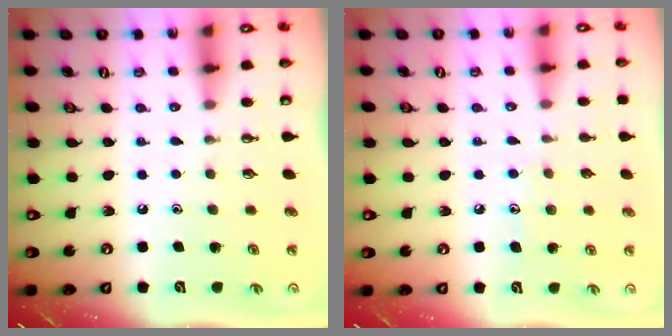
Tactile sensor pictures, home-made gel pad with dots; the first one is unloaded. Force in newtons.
{"total": 6.4, "press": 6.3, "slide": 0.6}